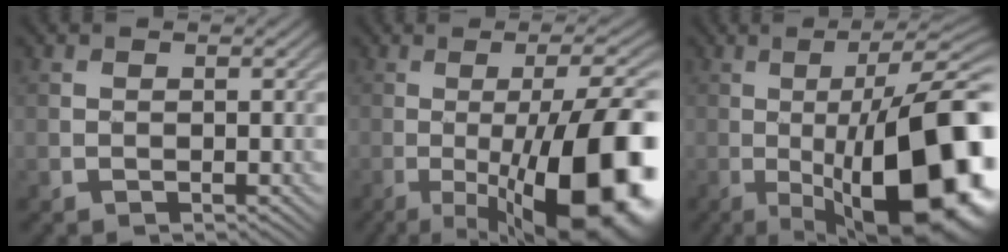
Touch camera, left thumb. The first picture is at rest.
{"total": 19.2, "force": [-5.1, 5.6, 17.7], "torque": [-0.207, 0.005, -0.071]}
{"total": 20.4, "force": [-3.8, 6.5, 19.0], "torque": [-0.245, 0.004, -0.059]}